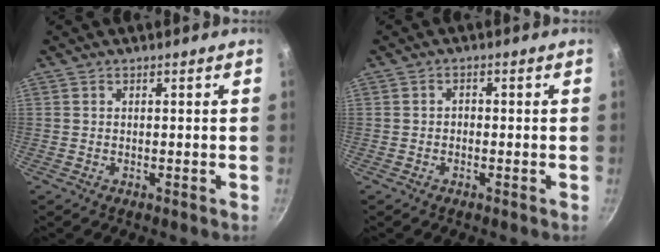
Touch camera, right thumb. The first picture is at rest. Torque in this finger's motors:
{"motor_torque": [-0.32, 0.15, -0.09, 0.13, -0.02]}